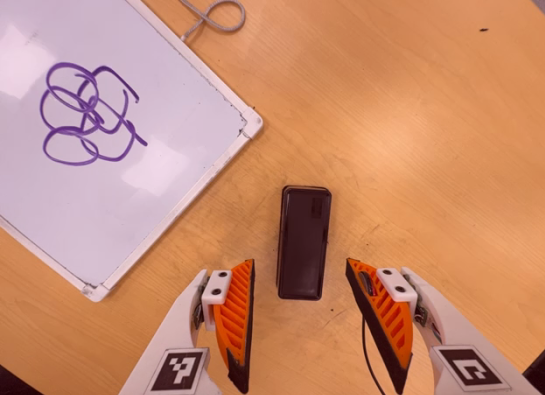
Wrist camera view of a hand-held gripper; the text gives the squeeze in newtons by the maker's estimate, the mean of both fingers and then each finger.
{"total": 0.0}